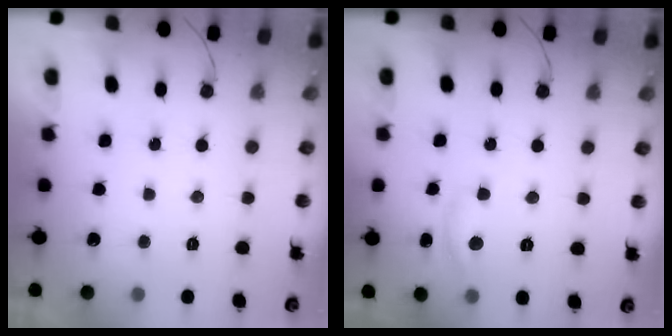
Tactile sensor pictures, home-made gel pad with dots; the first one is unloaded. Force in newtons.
{"total": 5.8, "press": 5.8, "slide": 0.3}